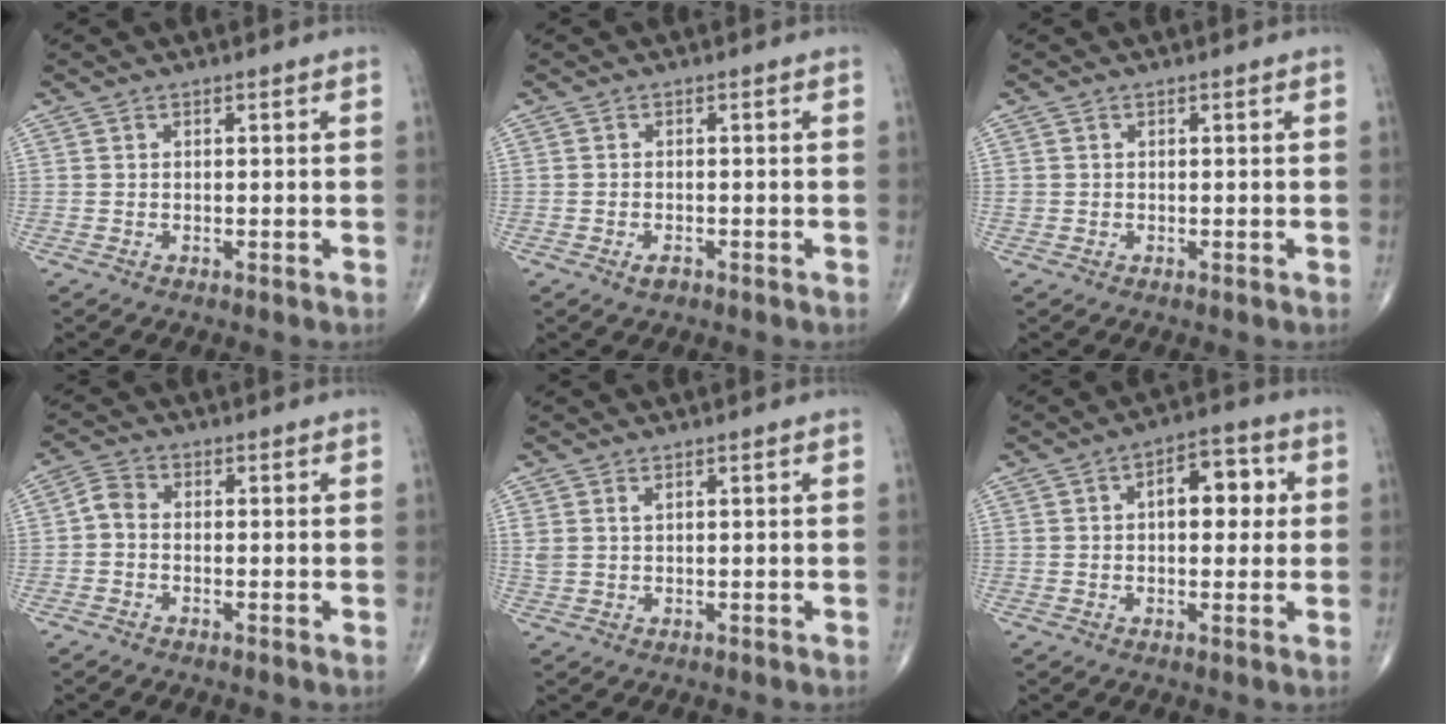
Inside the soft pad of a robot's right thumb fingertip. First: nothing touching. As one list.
[{"total": 1.6, "force": [-0.9, 0.8, 1.0], "torque": [-0.016, 0.004, -0.015]}, {"total": 0.6, "force": [0.1, 0.6, 0.1], "torque": [0.003, 0.003, 0.002]}, {"total": 2.9, "force": [-0.6, 2.0, 1.9], "torque": [-0.032, 0.009, -0.025]}, {"total": 1.7, "force": [1.0, 0.8, 1.2], "torque": [-0.028, 0.004, 0.028]}, {"total": 8.6, "force": [1.5, 4.7, 7.1], "torque": [-0.070, 0.015, 0.015]}]